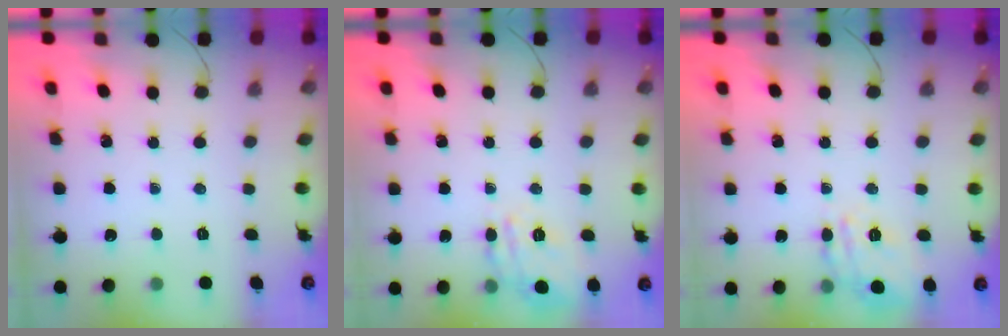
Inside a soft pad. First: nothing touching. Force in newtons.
{"total": 6.0, "press": 5.9, "slide": 0.9}
{"total": 6.0, "press": 5.9, "slide": 0.9}